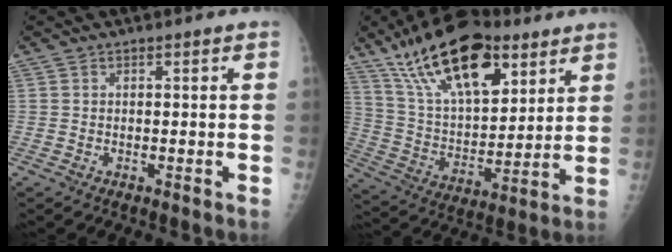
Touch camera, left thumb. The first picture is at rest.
{"total": 23.4, "force": [13.8, 10.7, 15.5], "torque": [-0.238, -0.042, 0.248]}